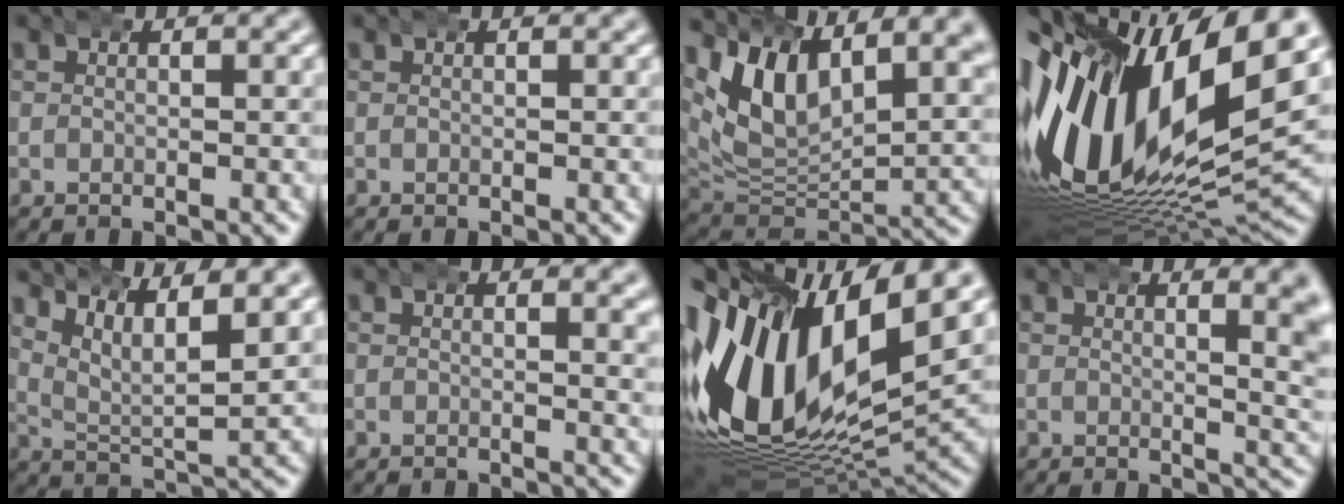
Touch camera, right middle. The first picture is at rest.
{"total": 0.0}
{"total": 9.5, "force": [4.2, 5.8, 6.2], "torque": [-0.127, -0.007, 0.072]}
{"total": 25.0, "force": [0.8, 15.9, 19.2], "torque": [-0.351, -0.019, 0.024]}
{"total": 4.1, "force": [3.1, 1.2, 2.4], "torque": [-0.054, -0.017, 0.065]}
{"total": 1.0, "force": [0.7, -0.1, 0.8], "torque": [-0.009, -0.002, 0.009]}
{"total": 22.9, "force": [-0.5, 15.0, 17.3], "torque": [-0.325, -0.035, 0.009]}
{"total": 4.2, "force": [1.3, 1.1, 3.8], "torque": [-0.026, 0.000, 0.019]}